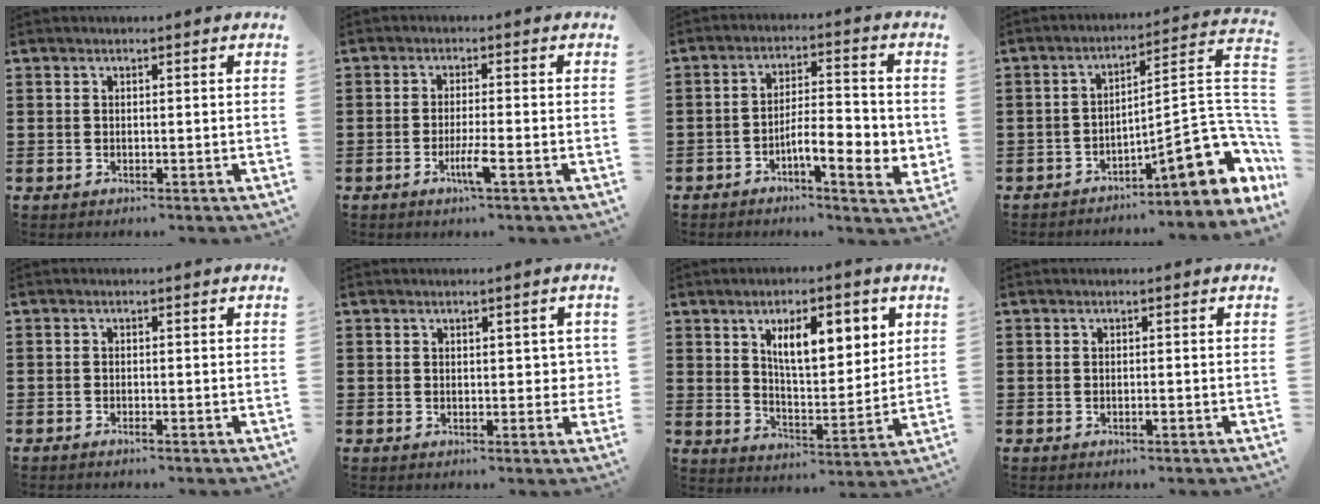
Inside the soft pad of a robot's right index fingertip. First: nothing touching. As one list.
[{"total": 3.9, "force": [-1.9, 0.1, 3.4], "torque": [-0.063, -0.011, -0.034]}, {"total": 6.7, "force": [-2.5, 2.0, 5.9], "torque": [-0.093, -0.004, -0.044]}, {"total": 11.5, "force": [-5.2, 3.2, 9.8], "torque": [-0.140, -0.008, -0.096]}, {"total": 0.7, "force": [-0.6, 0.0, 0.4], "torque": [-0.007, -0.002, -0.012]}, {"total": 2.6, "force": [0.7, 1.5, 1.9], "torque": [-0.022, 0.002, 0.008]}, {"total": 9.1, "force": [4.0, 3.5, 7.4], "torque": [-0.122, -0.002, 0.062]}, {"total": 0.7, "force": [-0.3, 0.1, 0.6], "torque": [-0.010, -0.003, -0.006]}]